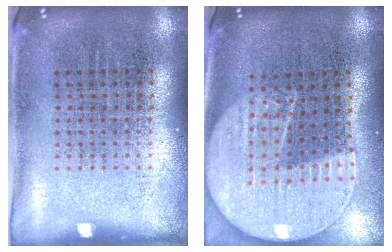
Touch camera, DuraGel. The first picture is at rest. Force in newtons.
{"total": 2.3, "press": 2.0, "slide": 1.1}